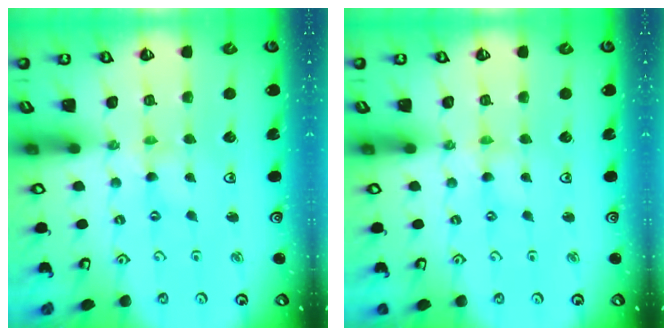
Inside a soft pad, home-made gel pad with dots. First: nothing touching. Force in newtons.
{"total": 0.0}